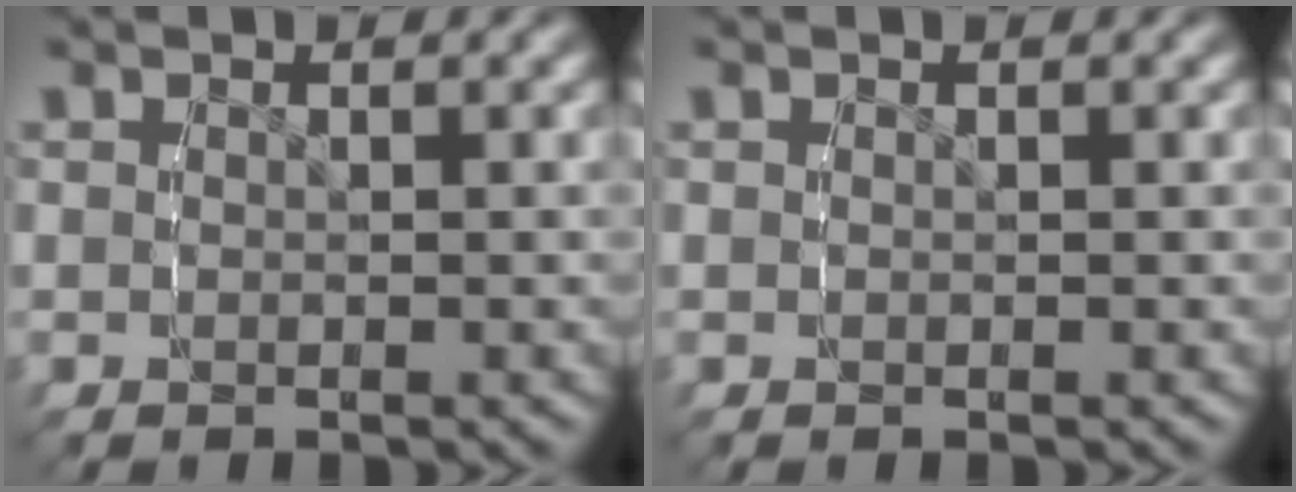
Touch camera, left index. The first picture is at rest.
{"total": 0.0}